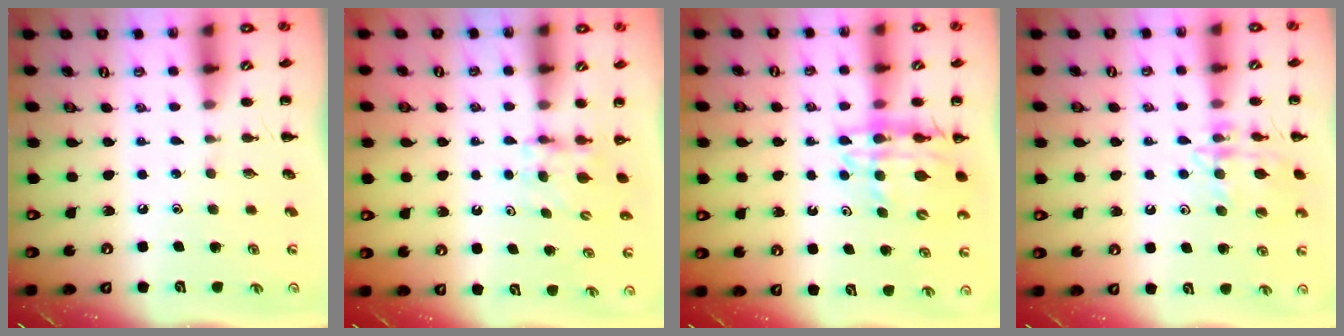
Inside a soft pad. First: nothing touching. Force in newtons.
{"total": 3.5, "press": 3.4, "slide": 1.1}
{"total": 13.4, "press": 12.9, "slide": 3.5}
{"total": 13.7, "press": 13.6, "slide": 1.1}